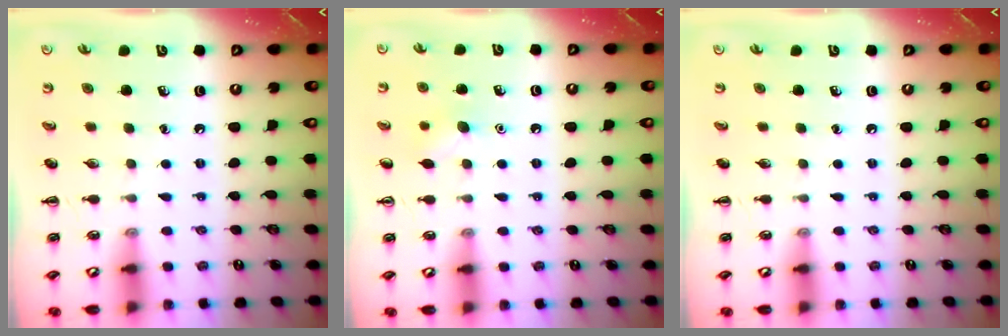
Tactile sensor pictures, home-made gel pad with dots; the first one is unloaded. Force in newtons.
{"total": 6.1, "press": 5.9, "slide": 1.7}
{"total": 0.0}